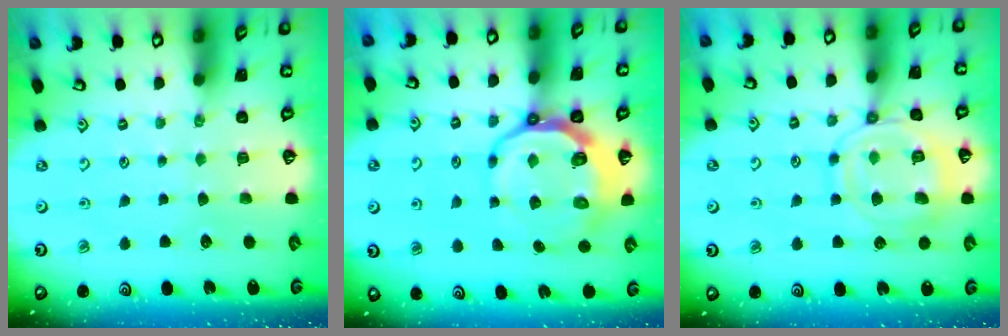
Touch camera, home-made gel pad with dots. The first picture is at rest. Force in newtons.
{"total": 10.4, "press": 9.6, "slide": 3.9}
{"total": 13.3, "press": 13.3, "slide": 1.3}